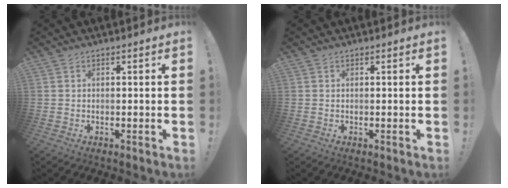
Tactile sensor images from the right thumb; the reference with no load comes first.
{"total": 0.0}